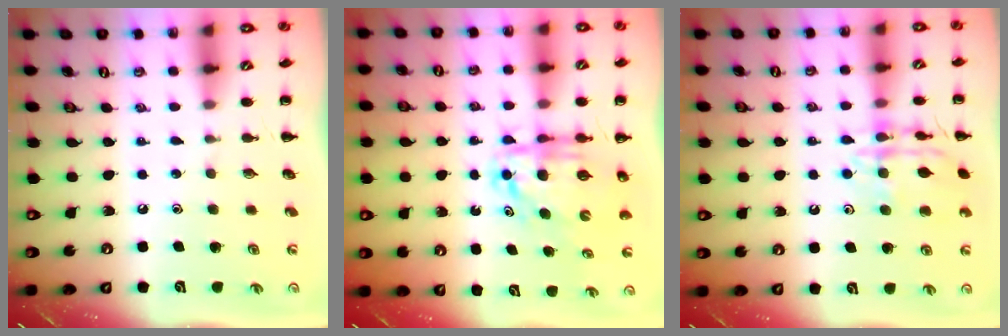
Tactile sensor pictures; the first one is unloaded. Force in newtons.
{"total": 7.3, "press": 7.0, "slide": 1.8}
{"total": 13.5, "press": 13.5, "slide": 0.9}